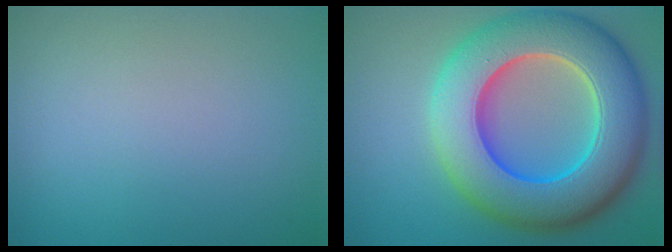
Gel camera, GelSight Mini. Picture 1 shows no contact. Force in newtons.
{"total": 13.5, "press": 13.5, "slide": 0.6}